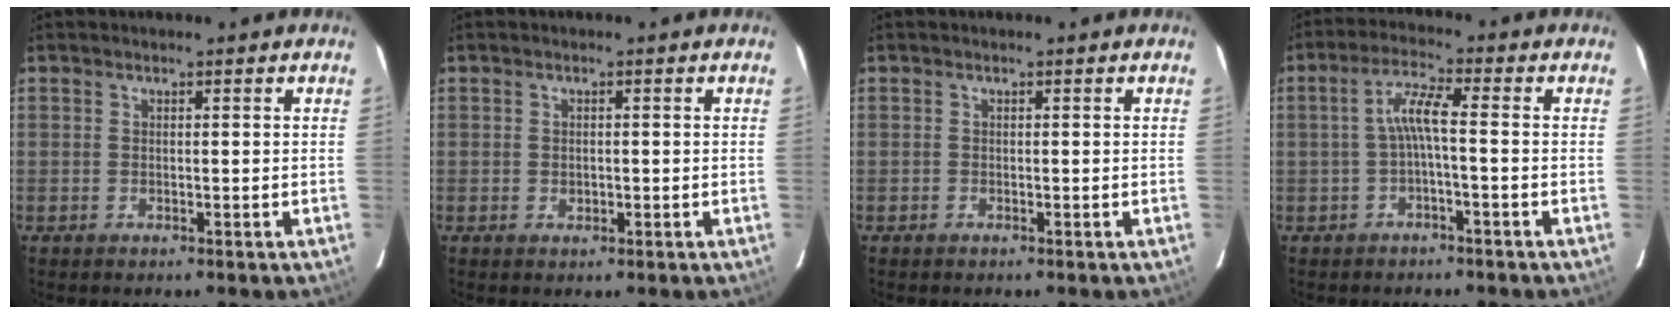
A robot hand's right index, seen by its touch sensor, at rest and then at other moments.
{"total": 1.1, "force": [-0.1, 1.0, 0.5], "torque": [-0.005, 0.000, -0.001]}
{"total": 0.0}
{"total": 4.5, "force": [-1.2, 0.1, 4.3], "torque": [-0.093, 0.010, -0.022]}